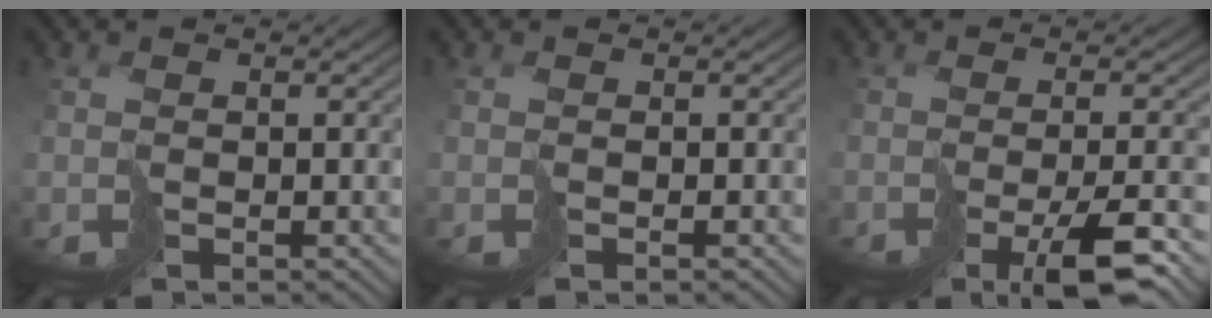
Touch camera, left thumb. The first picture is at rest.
{"total": 0.6, "force": [-0.2, -0.1, 0.5], "torque": [-0.007, 0.001, -0.007]}
{"total": 8.0, "force": [-4.4, 1.7, 6.4], "torque": [-0.091, -0.007, -0.074]}